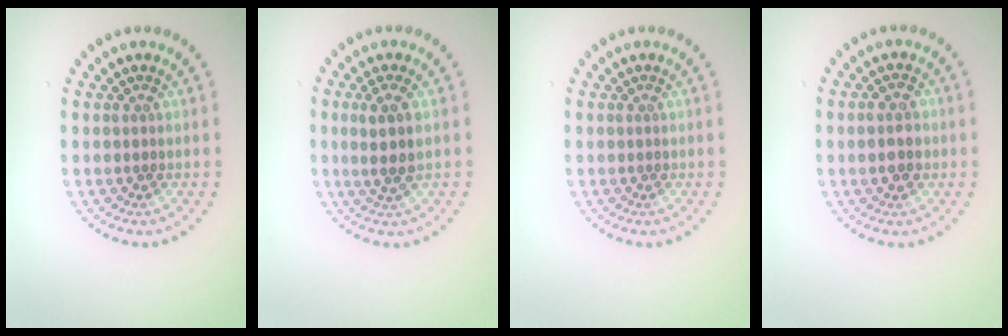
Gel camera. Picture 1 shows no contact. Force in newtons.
{"total": 2.8, "press": 2.4, "slide": 1.4}
{"total": 0.0}
{"total": 2.4, "press": 2.4, "slide": 0.3}